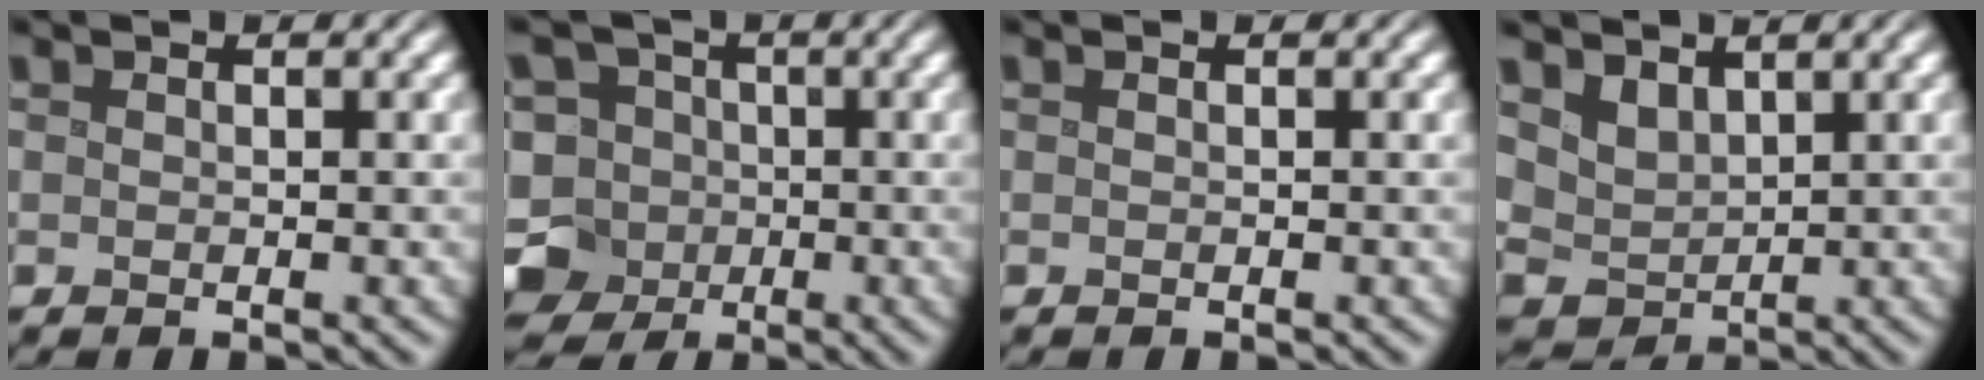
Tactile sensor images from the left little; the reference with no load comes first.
{"total": 8.1, "force": [-2.4, 7.3, 2.7], "torque": [-0.059, 0.014, -0.067]}
{"total": 0.0}
{"total": 2.9, "force": [1.6, 2.0, 1.2], "torque": [-0.032, -0.007, 0.029]}